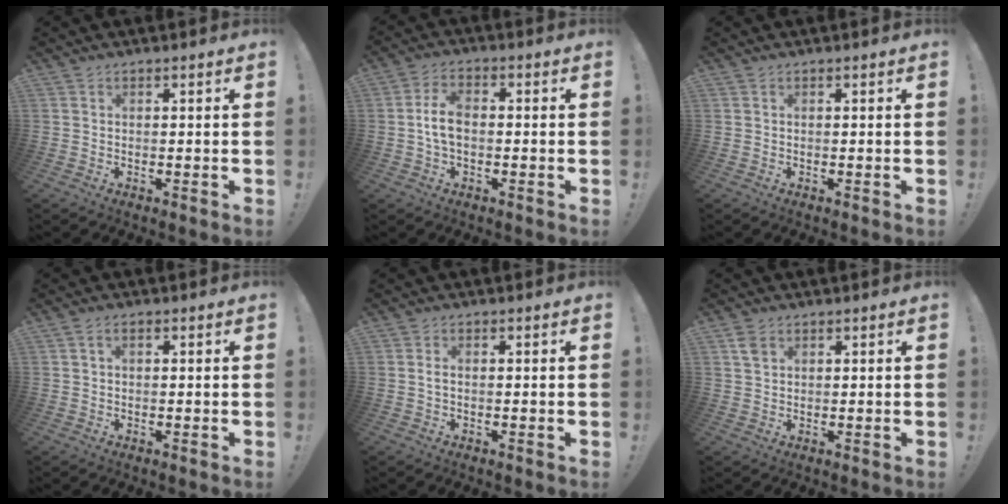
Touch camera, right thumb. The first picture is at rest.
{"total": 6.3, "force": [-0.6, 3.5, 5.3], "torque": [-0.099, 0.009, -0.009]}
{"total": 0.0}
{"total": 1.9, "force": [0.4, 1.0, 1.6], "torque": [-0.026, 0.004, 0.007]}
{"total": 1.1, "force": [0.0, 0.3, 1.1], "torque": [-0.025, 0.004, 0.001]}
{"total": 3.1, "force": [1.7, 1.9, 1.8], "torque": [-0.025, -0.003, 0.030]}